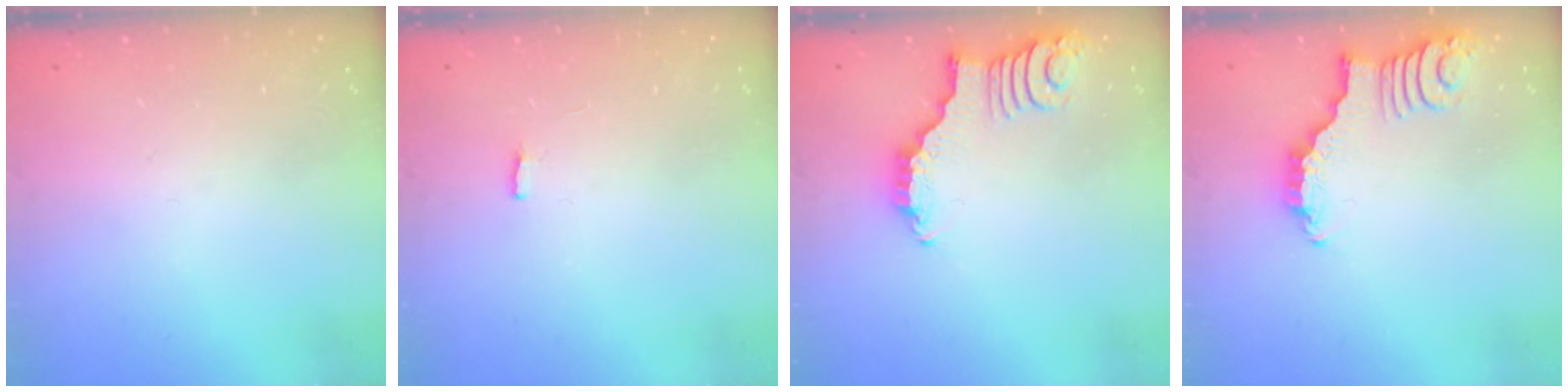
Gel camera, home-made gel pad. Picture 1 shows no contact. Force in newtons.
{"total": 0.0}
{"total": 2.8, "press": 2.7, "slide": 0.4}
{"total": 2.8, "press": 2.8, "slide": 0.4}